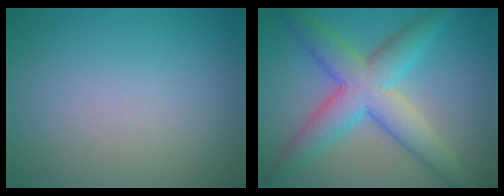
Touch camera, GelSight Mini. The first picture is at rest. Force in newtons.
{"total": 7.1, "press": 7.1, "slide": 0.2}